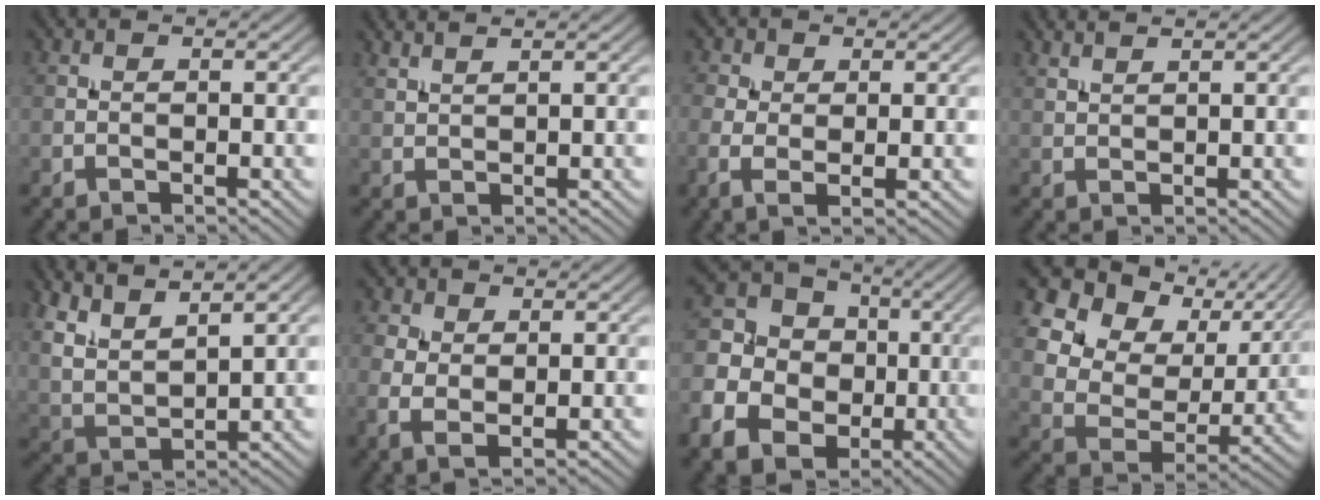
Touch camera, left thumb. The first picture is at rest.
{"total": 2.6, "force": [2.1, 0.5, 1.4], "torque": [-0.021, 0.004, 0.031]}
{"total": 3.8, "force": [0.1, 1.8, 3.3], "torque": [-0.079, -0.001, -0.002]}
{"total": 2.2, "force": [1.8, 0.4, 1.1], "torque": [-0.019, 0.004, 0.029]}
{"total": 8.1, "force": [5.4, 2.3, 5.6], "torque": [-0.121, -0.004, 0.110]}
{"total": 3.9, "force": [0.8, 2.2, 3.1], "torque": [-0.076, -0.001, 0.012]}
{"total": 14.0, "force": [-2.6, 12.3, 6.3], "torque": [-0.203, -0.015, -0.061]}
{"total": 14.7, "force": [7.5, 9.5, 8.4], "torque": [-0.176, 0.006, 0.121]}